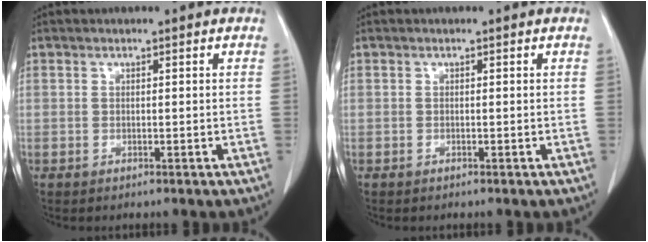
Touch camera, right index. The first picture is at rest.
{"total": 0.0}